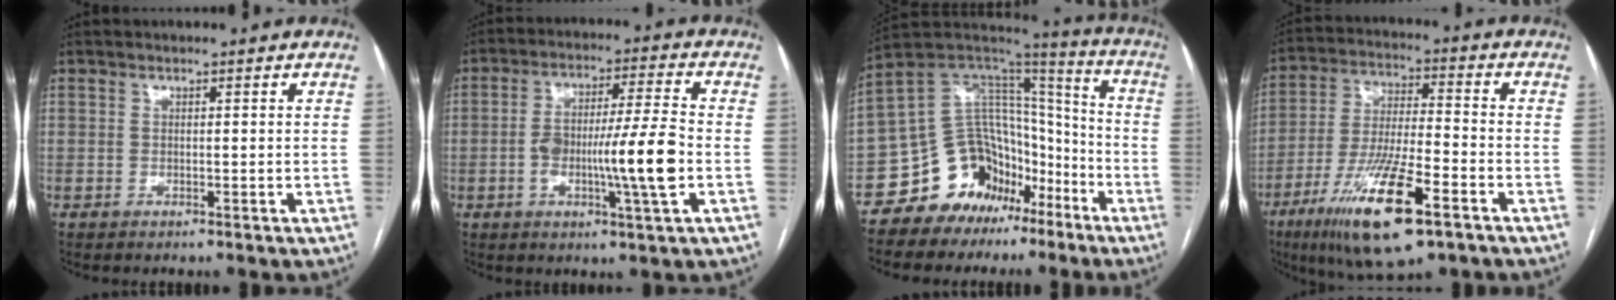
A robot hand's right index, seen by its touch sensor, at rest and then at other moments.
{"total": 11.4, "force": [-2.4, 0.3, 11.1], "torque": [-0.196, 0.005, -0.044]}
{"total": 15.7, "force": [-9.6, 11.0, 5.8], "torque": [-0.096, 0.096, -0.156]}
{"total": 16.7, "force": [-8.9, 3.0, 13.8], "torque": [-0.280, -0.031, -0.154]}